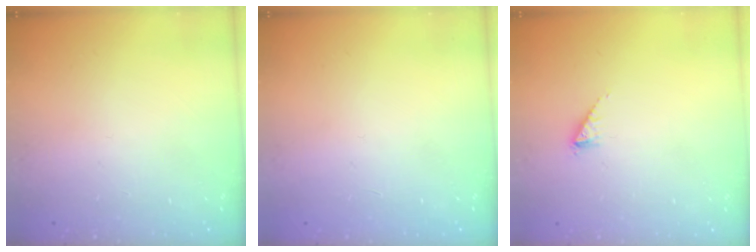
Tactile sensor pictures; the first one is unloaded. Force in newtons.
{"total": 0.0}
{"total": 2.1, "press": 2.1, "slide": 0.2}